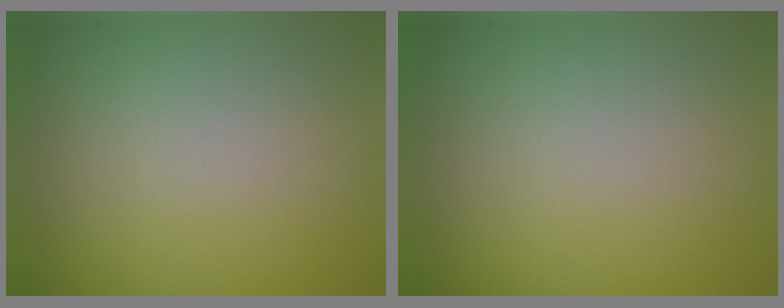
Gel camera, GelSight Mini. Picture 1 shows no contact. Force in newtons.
{"total": 0.0}